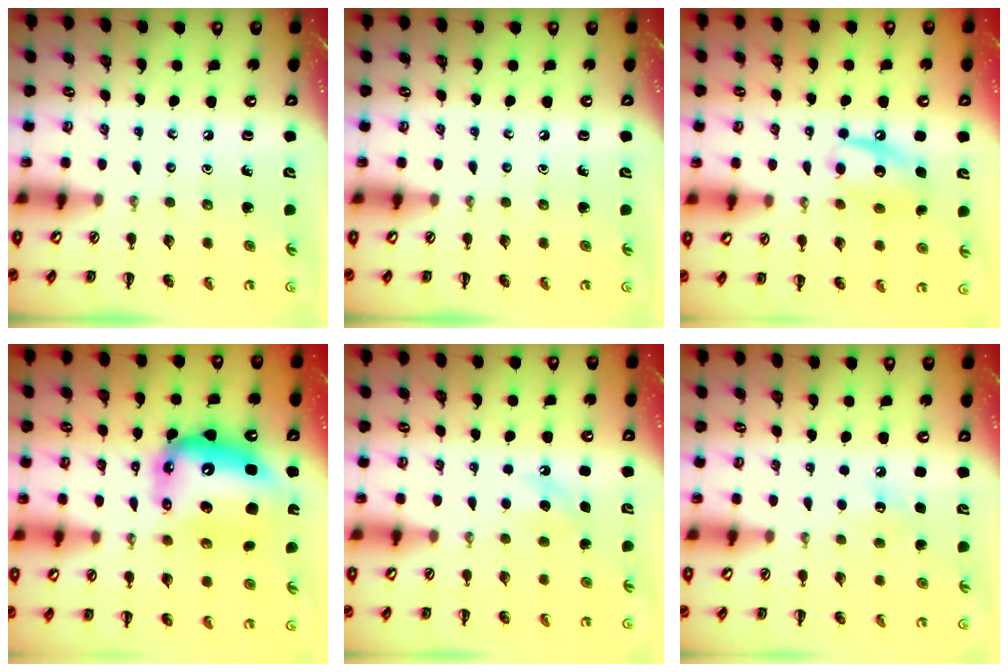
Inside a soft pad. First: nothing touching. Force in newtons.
{"total": 0.0}
{"total": 11.9, "press": 11.8, "slide": 1.7}
{"total": 15.8, "press": 15.1, "slide": 4.6}
{"total": 5.7, "press": 5.5, "slide": 1.6}
{"total": 6.0, "press": 5.9, "slide": 1.1}